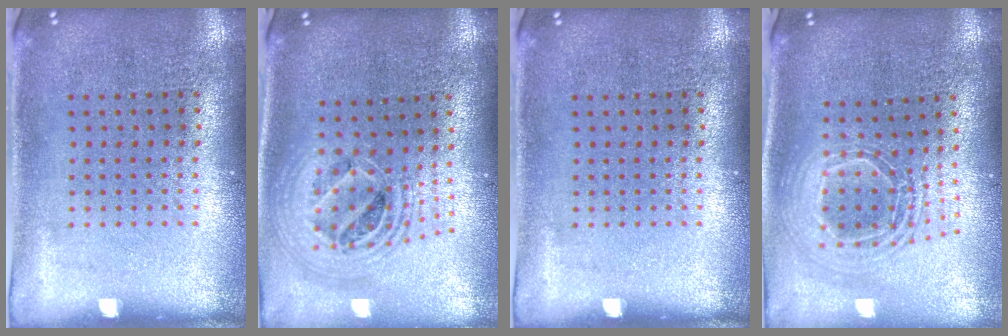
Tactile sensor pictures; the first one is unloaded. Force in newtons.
{"total": 2.2, "press": 1.7, "slide": 1.4}
{"total": 0.0}
{"total": 2.0, "press": 1.7, "slide": 1.2}